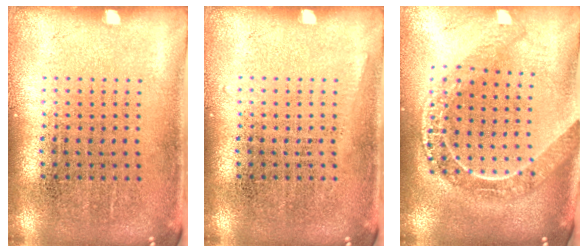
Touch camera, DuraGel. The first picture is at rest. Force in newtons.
{"total": 0.5, "press": 0.5, "slide": 0.1}
{"total": 2.2, "press": 1.9, "slide": 1.1}